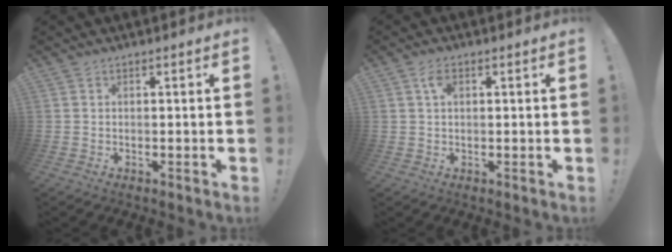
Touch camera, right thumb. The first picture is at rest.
{"total": 3.1, "force": [1.0, 1.8, 2.3], "torque": [-0.036, 0.001, 0.014]}